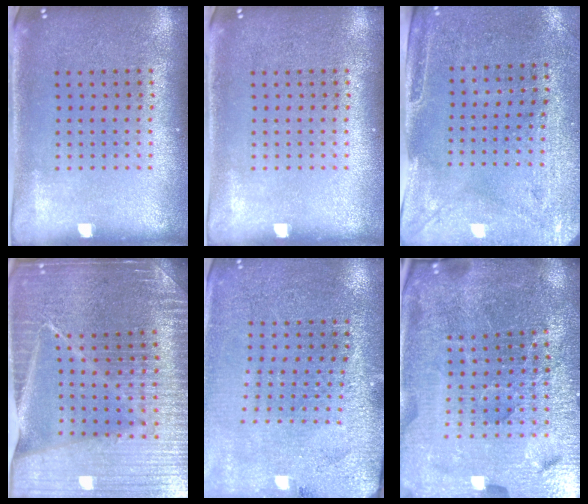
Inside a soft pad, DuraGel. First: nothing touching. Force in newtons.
{"total": 0.0}
{"total": 2.9, "press": 2.5, "slide": 1.6}
{"total": 5.2, "press": 4.7, "slide": 2.1}
{"total": 2.8, "press": 2.8, "slide": 0.1}
{"total": 5.6, "press": 5.2, "slide": 2.1}